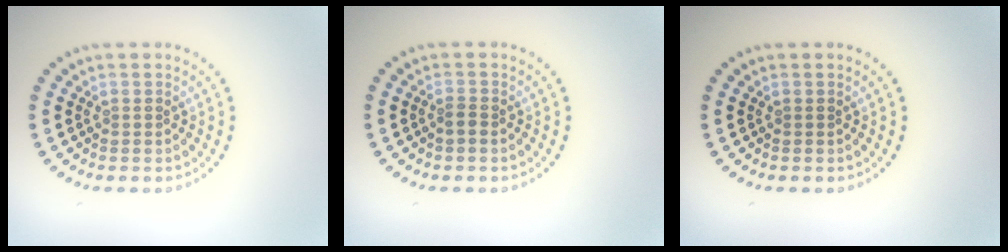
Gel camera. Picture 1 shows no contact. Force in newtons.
{"total": 1.0, "press": 0.8, "slide": 0.5}
{"total": 0.0}